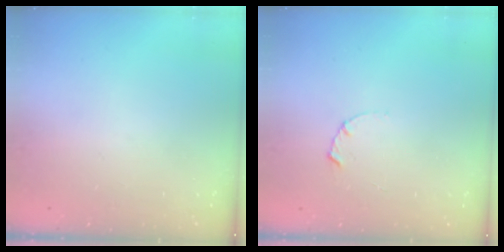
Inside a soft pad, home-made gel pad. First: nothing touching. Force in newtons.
{"total": 1.7, "press": 1.6, "slide": 0.3}